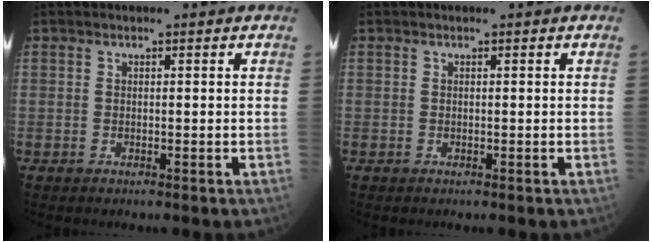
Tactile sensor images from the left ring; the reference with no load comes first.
{"total": 0.0}